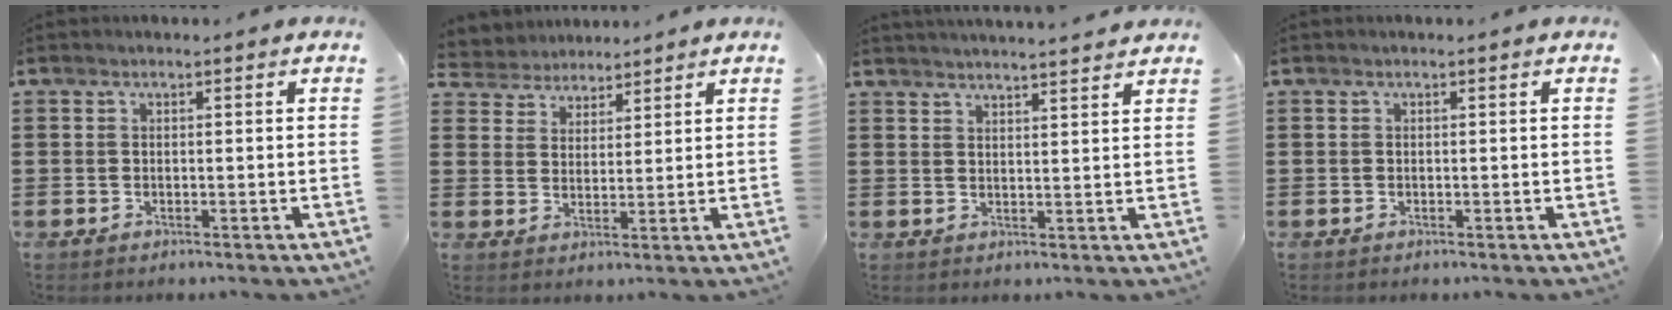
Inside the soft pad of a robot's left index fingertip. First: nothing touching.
{"total": 3.9, "force": [3.5, 1.6, -0.5], "torque": [-0.013, -0.009, 0.063]}
{"total": 2.7, "force": [2.6, -0.4, 0.3], "torque": [-0.013, -0.011, 0.048]}
{"total": 0.0}